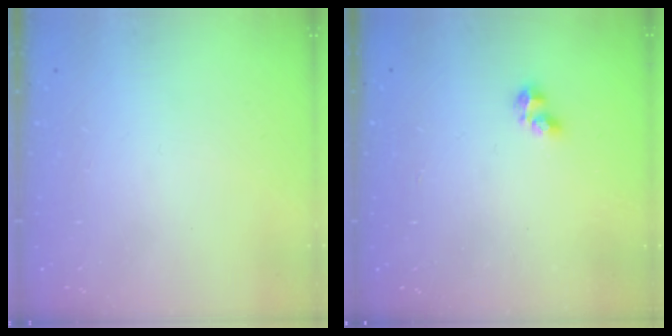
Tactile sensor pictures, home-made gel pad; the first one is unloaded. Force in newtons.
{"total": 1.8, "press": 1.7, "slide": 0.5}